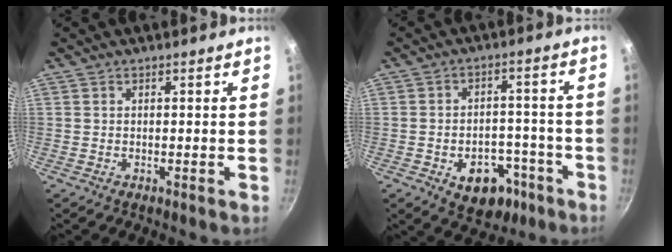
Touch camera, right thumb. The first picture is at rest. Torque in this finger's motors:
{"motor_torque": [-0.10, 0.36, -0.12, 0.17, 0.03]}